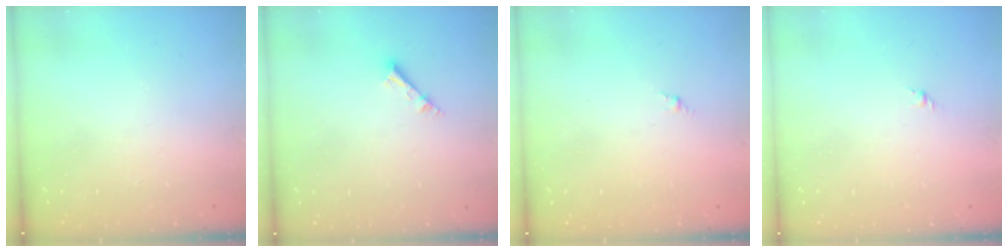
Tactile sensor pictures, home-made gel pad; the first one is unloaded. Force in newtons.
{"total": 2.3, "press": 2.3, "slide": 0.1}
{"total": 0.0}
{"total": 1.6, "press": 1.5, "slide": 0.6}